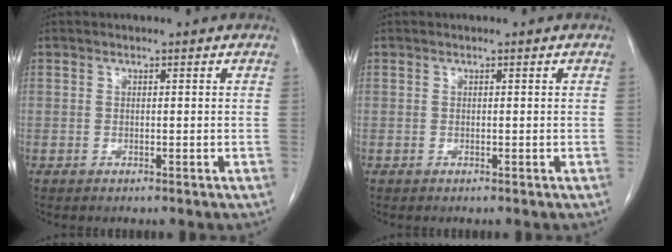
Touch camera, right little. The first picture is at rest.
{"total": 0.0}